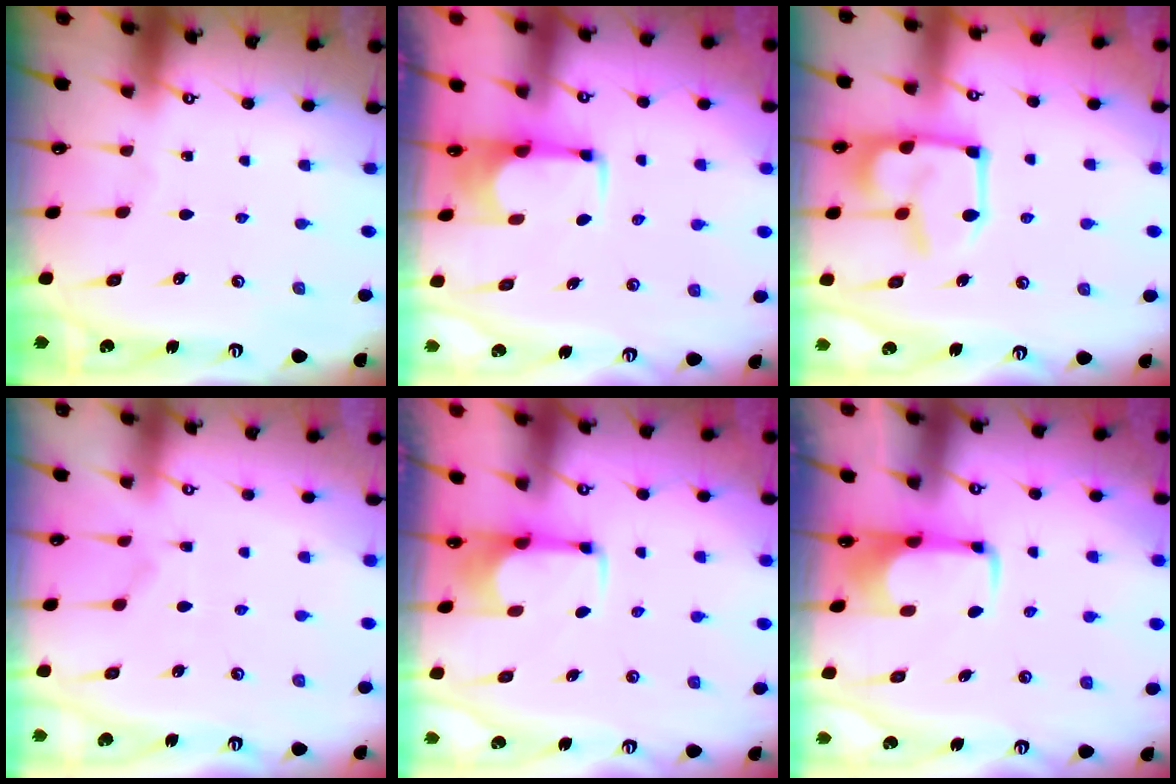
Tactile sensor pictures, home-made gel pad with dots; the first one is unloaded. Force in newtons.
{"total": 1.6, "press": 1.5, "slide": 0.6}
{"total": 14.7, "press": 14.6, "slide": 1.2}
{"total": 3.9, "press": 3.7, "slide": 1.2}
{"total": 2.5, "press": 2.3, "slide": 0.9}
{"total": 2.0, "press": 2.0, "slide": 0.4}